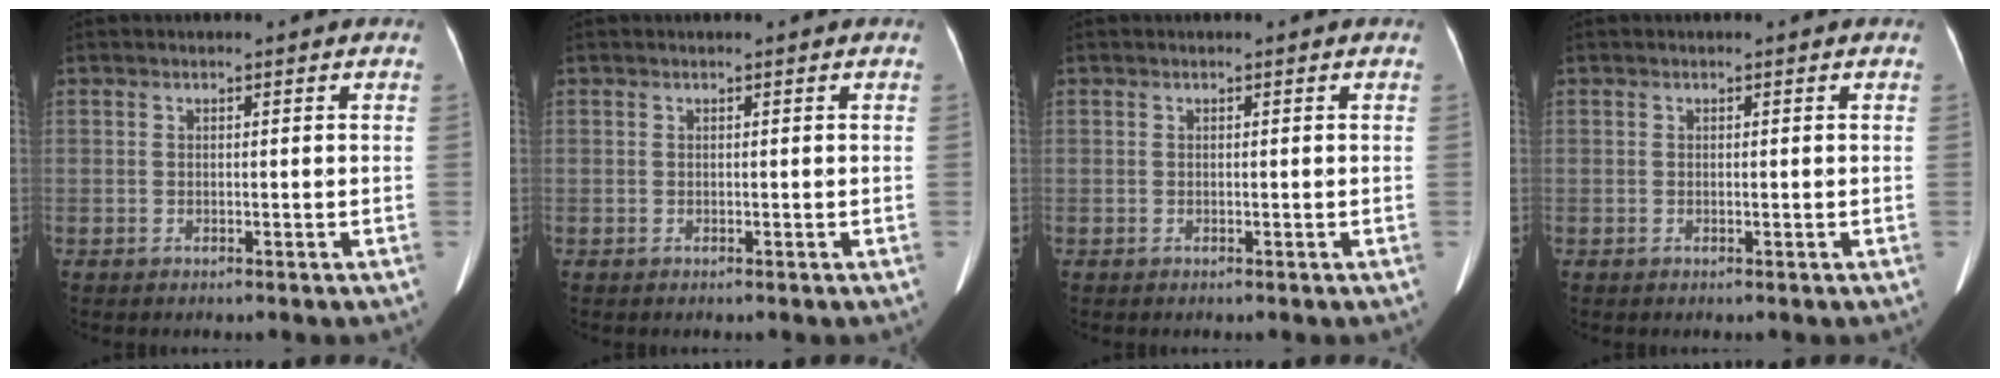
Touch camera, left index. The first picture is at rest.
{"total": 0.0}
{"total": 0.0}
{"total": 0.0}